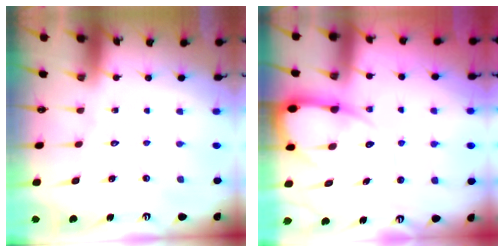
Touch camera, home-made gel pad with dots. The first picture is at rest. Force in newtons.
{"total": 9.4, "press": 9.3, "slide": 1.0}